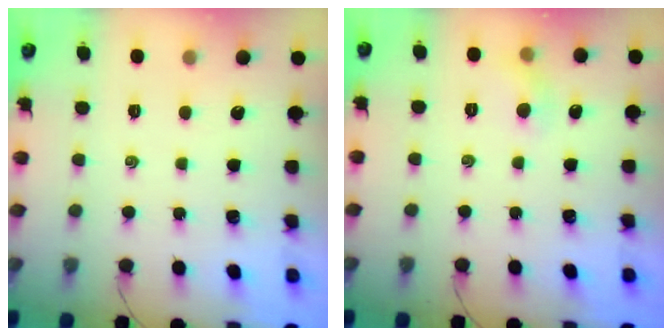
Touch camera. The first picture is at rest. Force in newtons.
{"total": 4.4, "press": 4.2, "slide": 1.2}